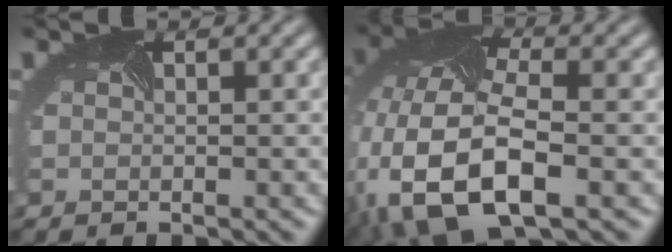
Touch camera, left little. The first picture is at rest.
{"total": 14.0, "force": [-4.2, 7.8, 10.8], "torque": [-0.237, -0.035, -0.062]}